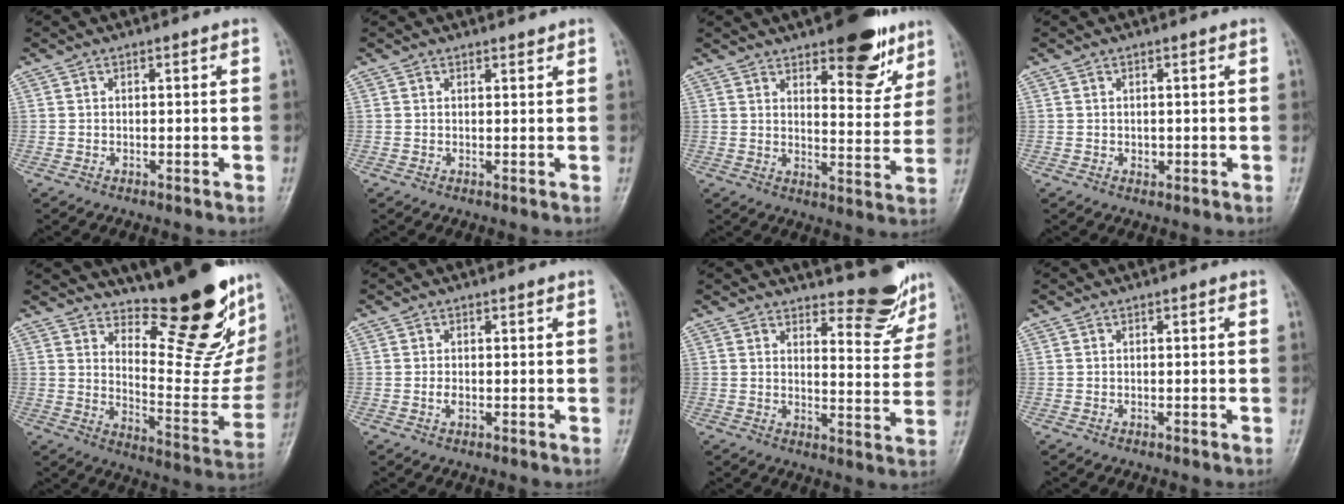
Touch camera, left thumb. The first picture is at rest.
{"total": 1.0, "force": [0.9, 0.2, 0.2], "torque": [-0.002, -0.009, 0.013]}
{"total": 13.2, "force": [8.5, 5.1, 8.7], "torque": [-0.072, -0.050, 0.119]}
{"total": 1.0, "force": [0.3, 0.7, 0.6], "torque": [-0.006, -0.002, 0.006]}
{"total": 24.1, "force": [17.8, 7.5, 14.5], "torque": [-0.164, -0.140, 0.249]}
{"total": 1.2, "force": [0.0, 0.7, 1.0], "torque": [-0.016, 0.000, 0.001]}
{"total": 9.8, "force": [8.5, 2.9, 3.8], "torque": [-0.024, -0.078, 0.106]}
{"total": 0.0}